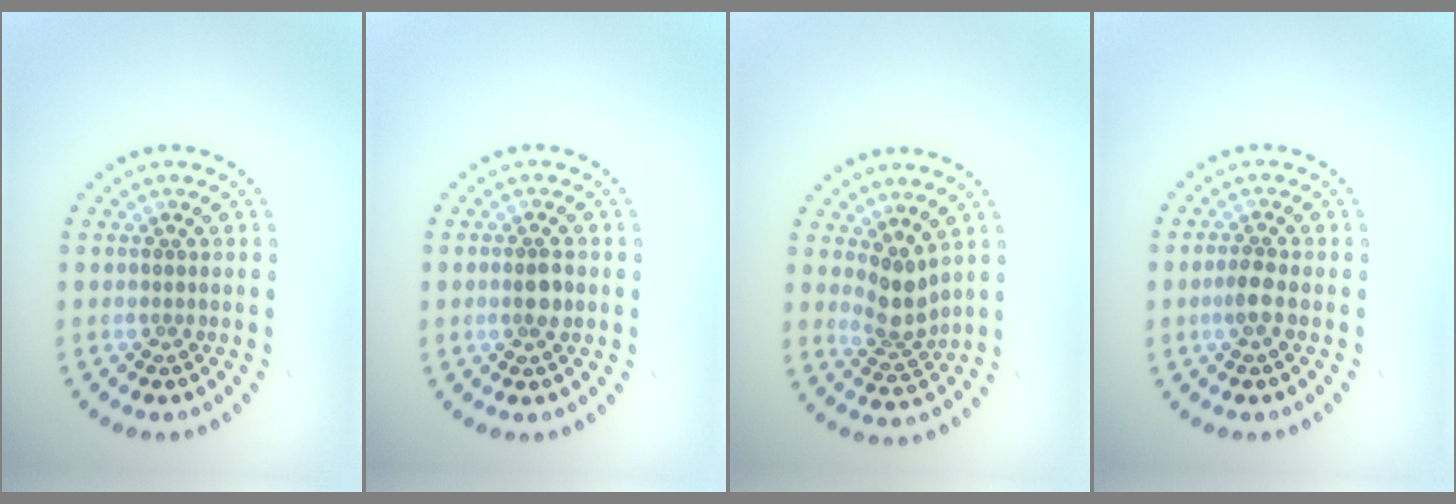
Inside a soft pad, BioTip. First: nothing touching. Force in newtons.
{"total": 1.7, "press": 1.7, "slide": 0.5}
{"total": 2.9, "press": 2.3, "slide": 1.8}
{"total": 1.5, "press": 1.4, "slide": 0.5}